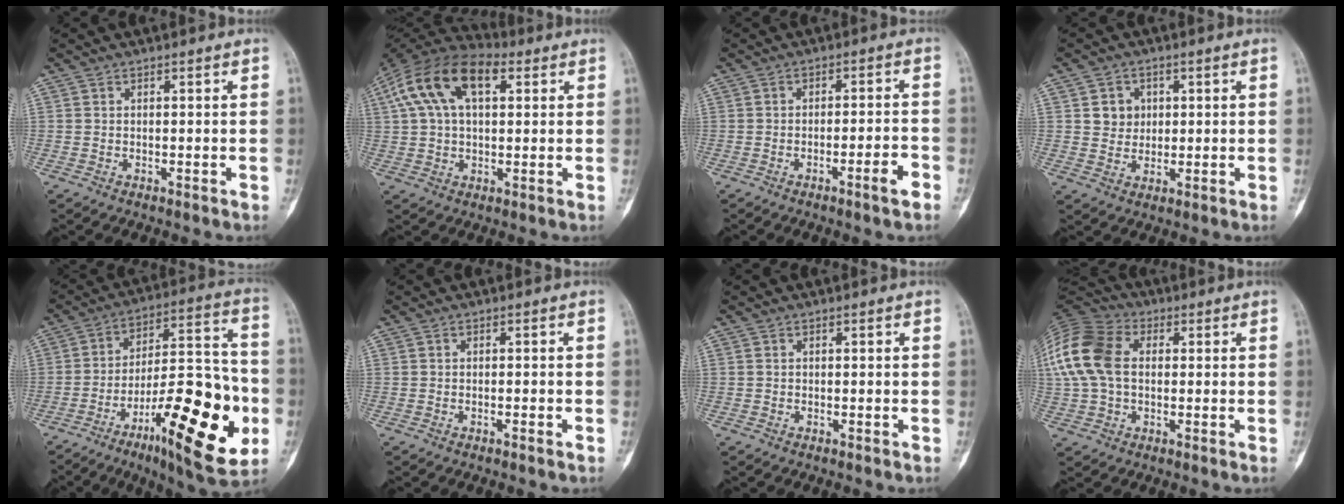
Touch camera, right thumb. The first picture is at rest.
{"total": 16.5, "force": [5.7, 8.9, 12.7], "torque": [-0.232, 0.031, 0.095]}
{"total": 4.7, "force": [-2.6, 0.3, 3.9], "torque": [-0.066, 0.021, -0.039]}
{"total": 4.5, "force": [1.2, 4.1, 1.6], "torque": [-0.002, -0.001, 0.018]}
{"total": 26.7, "force": [-9.3, 7.9, 23.7], "torque": [-0.333, 0.037, -0.134]}
{"total": 1.0, "force": [-0.5, 0.0, 0.8], "torque": [-0.021, 0.004, -0.005]}
{"total": 0.0}
{"total": 15.4, "force": [1.8, 10.8, 10.9], "torque": [-0.232, 0.029, 0.027]}